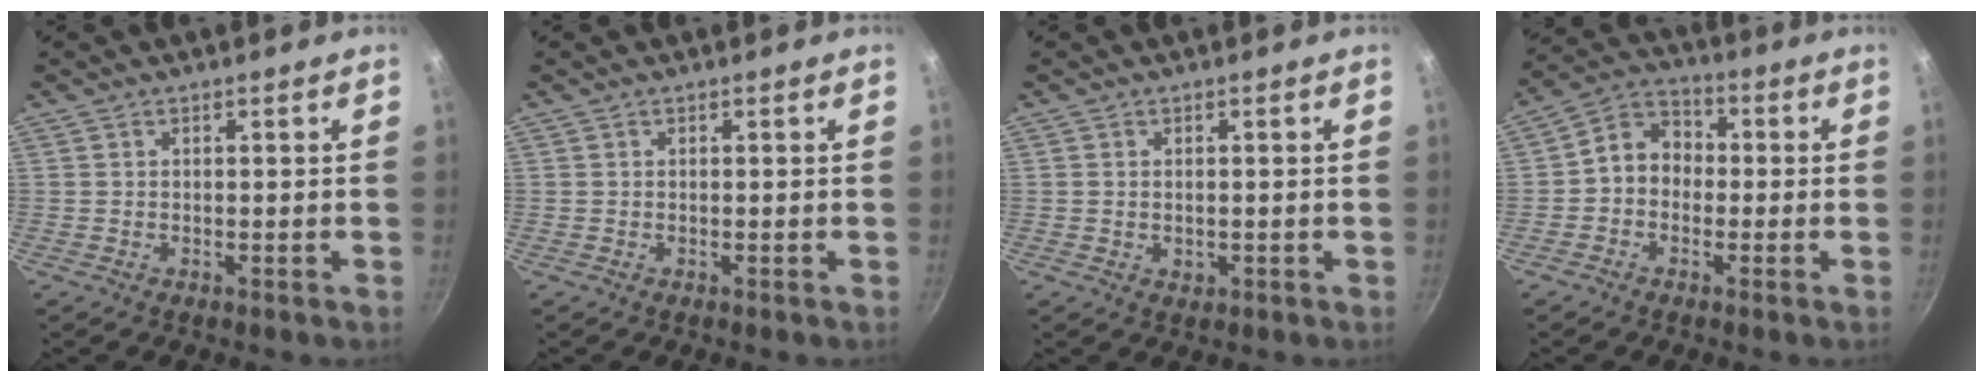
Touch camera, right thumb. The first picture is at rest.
{"total": 0.0}
{"total": 1.2, "force": [0.0, 1.0, 0.7], "torque": [-0.007, -0.002, 0.001]}
{"total": 7.6, "force": [-0.8, 6.3, 4.2], "torque": [-0.040, 0.029, -0.037]}